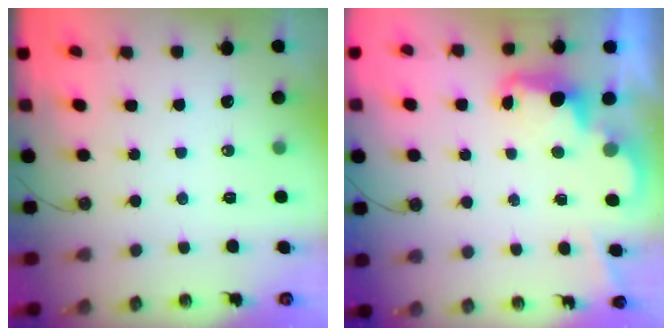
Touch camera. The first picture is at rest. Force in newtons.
{"total": 2.5, "press": 2.4, "slide": 0.5}